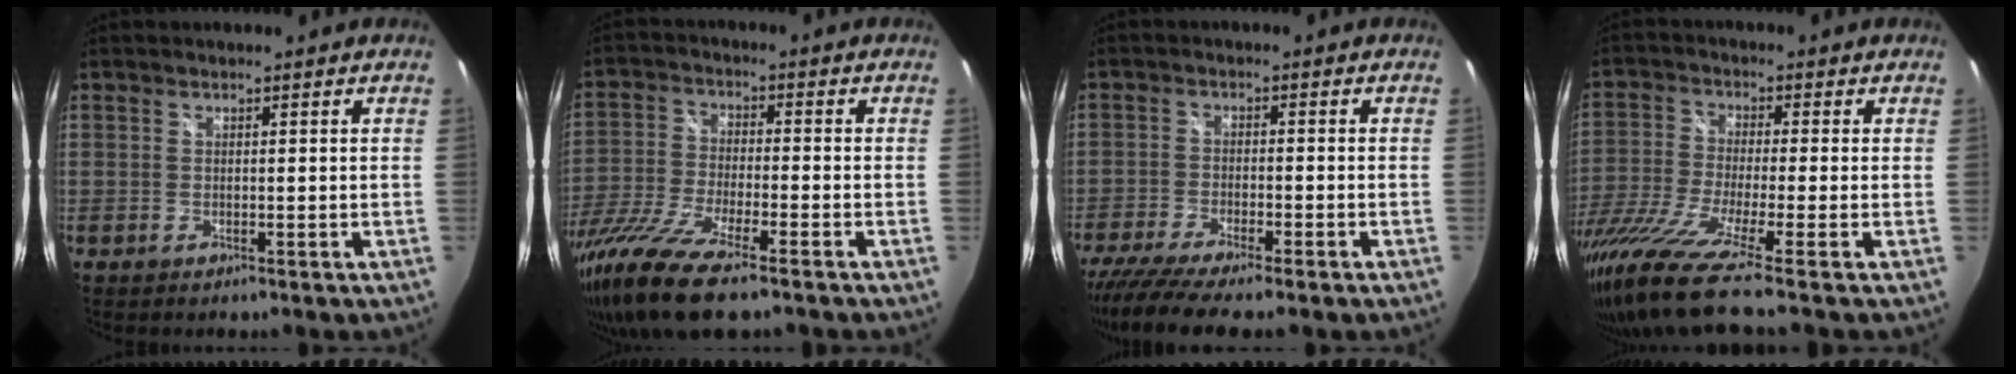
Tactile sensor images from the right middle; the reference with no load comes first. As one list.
[{"total": 16.6, "force": [-11.9, 3.4, 11.1], "torque": [-0.243, -0.051, -0.230]}, {"total": 10.0, "force": [-8.3, 0.7, 5.5], "torque": [-0.126, -0.041, -0.143]}, {"total": 15.9, "force": [-12.3, -1.0, 10.0], "torque": [-0.208, -0.065, -0.226]}]